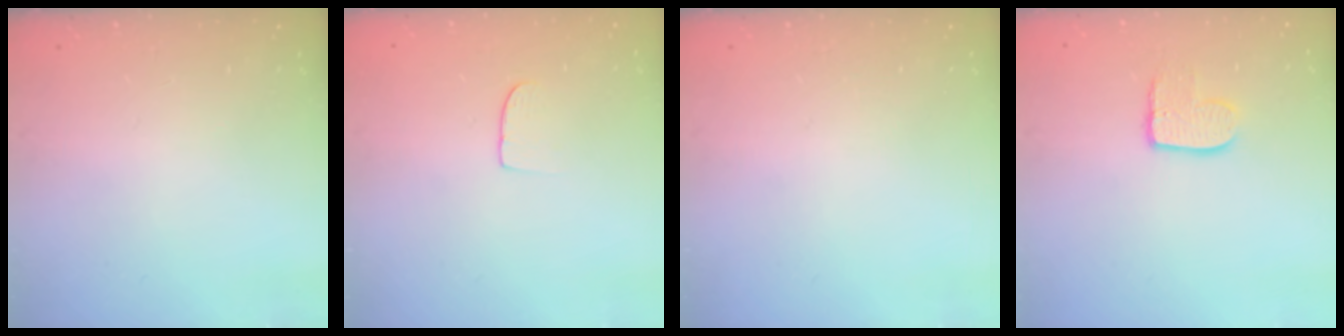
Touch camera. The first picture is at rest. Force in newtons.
{"total": 5.6, "press": 5.5, "slide": 0.5}
{"total": 0.0}
{"total": 8.4, "press": 8.4, "slide": 0.6}